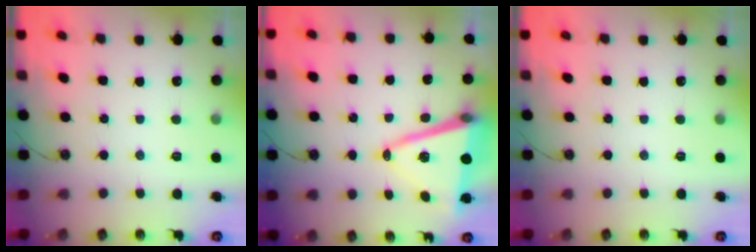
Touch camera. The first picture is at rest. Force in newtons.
{"total": 14.8, "press": 14.3, "slide": 3.7}
{"total": 0.0}